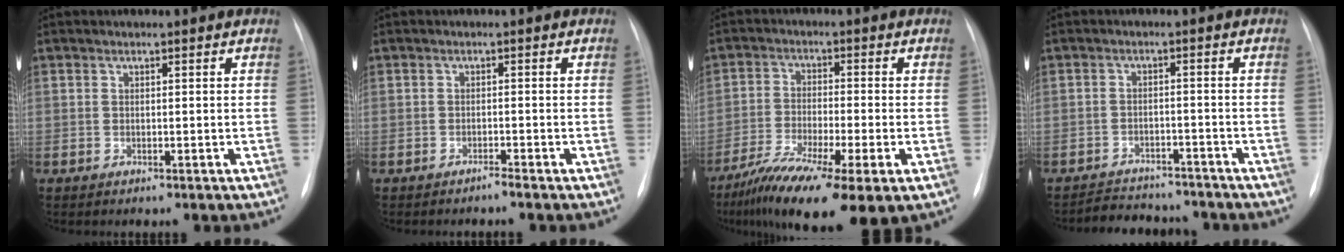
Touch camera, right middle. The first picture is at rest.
{"total": 0.9, "force": [-0.9, -0.2, 0.3], "torque": [-0.004, 0.000, -0.015]}
{"total": 14.6, "force": [-8.8, 2.0, 11.5], "torque": [-0.190, -0.031, -0.148]}
{"total": 8.4, "force": [-7.9, 2.5, 1.5], "torque": [-0.018, 0.011, -0.107]}